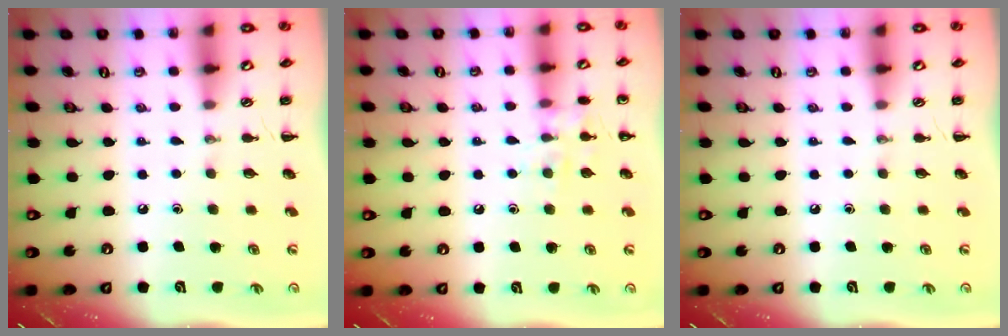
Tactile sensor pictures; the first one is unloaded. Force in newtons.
{"total": 8.4, "press": 8.3, "slide": 1.1}
{"total": 0.0}